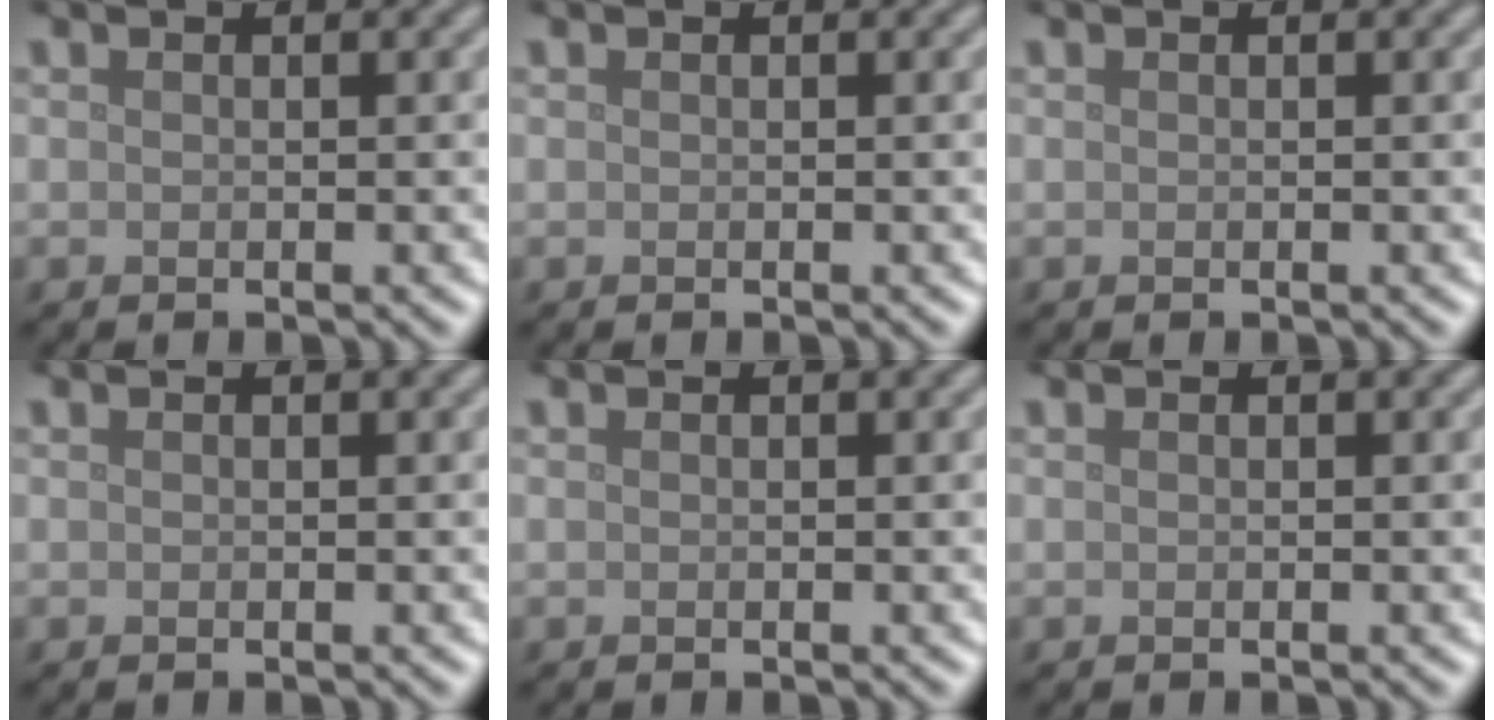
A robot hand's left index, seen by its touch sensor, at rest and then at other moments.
{"total": 0.0}
{"total": 0.0}
{"total": 0.0}
{"total": 0.0}
{"total": 0.0}